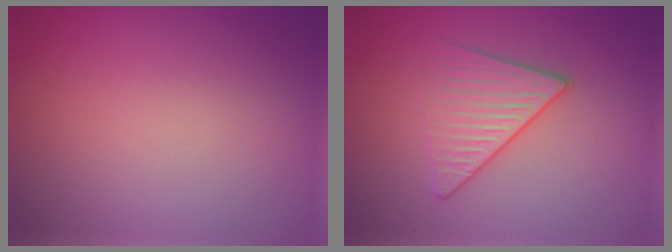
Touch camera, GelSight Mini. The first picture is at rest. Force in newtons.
{"total": 3.5, "press": 2.8, "slide": 2.1}